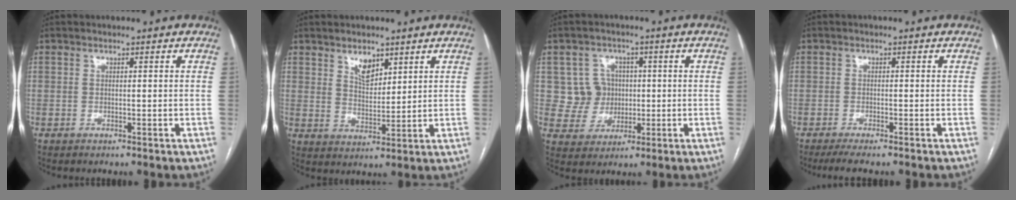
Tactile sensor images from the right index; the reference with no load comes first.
{"total": 4.6, "force": [3.0, 2.2, 2.6], "torque": [-0.049, -0.003, 0.059]}
{"total": 6.2, "force": [0.9, 6.1, 0.8], "torque": [-0.010, 0.023, 0.021]}
{"total": 4.3, "force": [-3.5, 0.2, 2.5], "torque": [-0.035, -0.008, -0.055]}